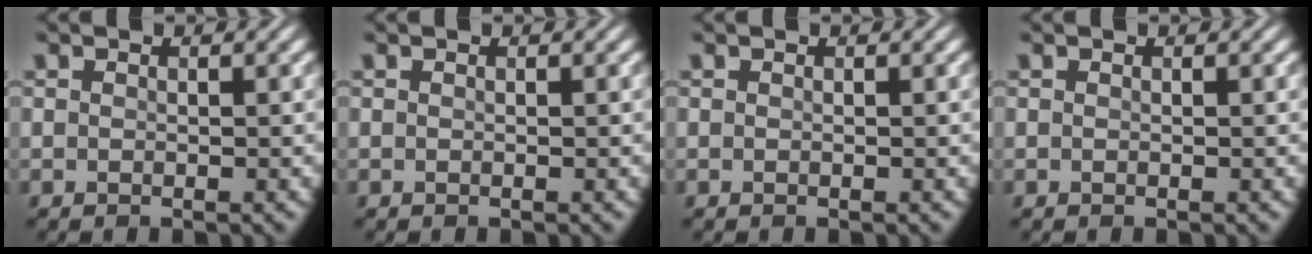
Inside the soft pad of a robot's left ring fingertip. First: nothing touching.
{"total": 0.0}
{"total": 0.0}
{"total": 0.0}